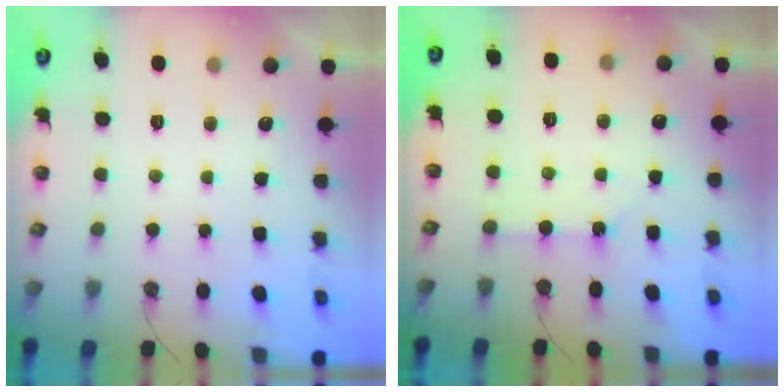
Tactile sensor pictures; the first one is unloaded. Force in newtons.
{"total": 1.2, "press": 1.2, "slide": 0.2}